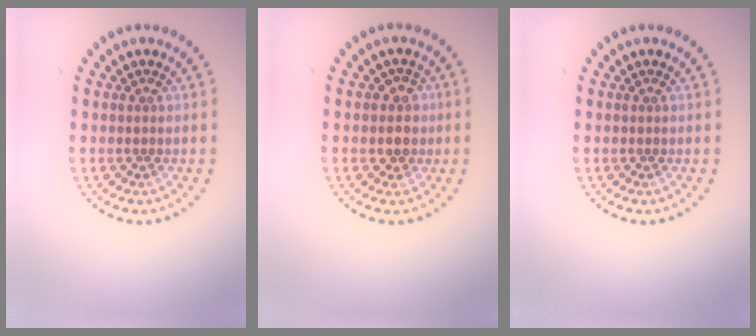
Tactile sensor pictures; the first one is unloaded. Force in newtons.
{"total": 2.1, "press": 1.9, "slide": 0.9}
{"total": 0.0}